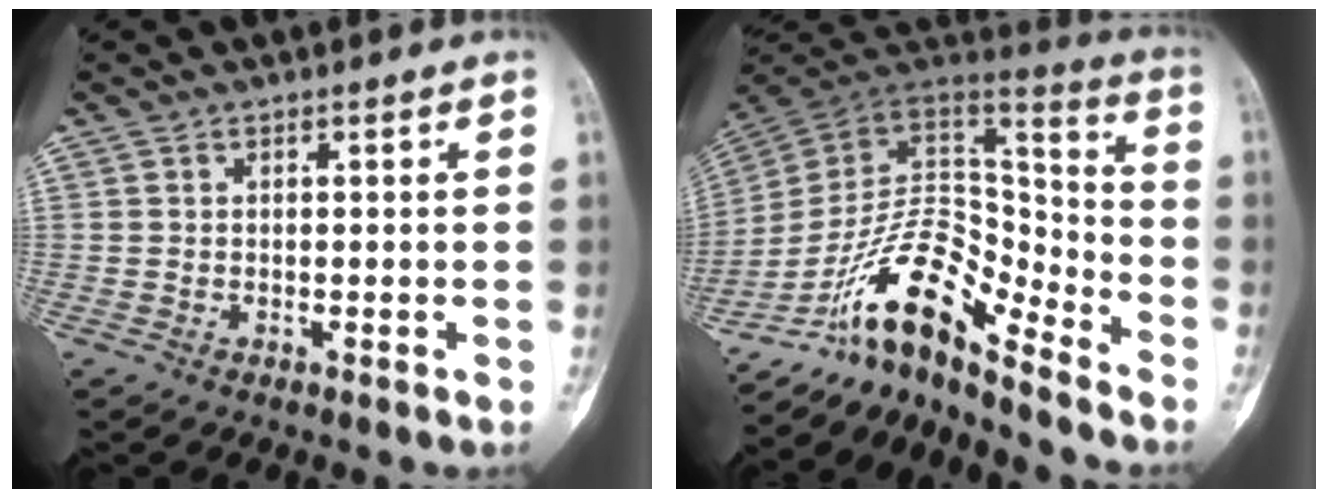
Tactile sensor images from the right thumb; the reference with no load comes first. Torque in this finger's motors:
{"motor_torque": [0.49, 0.16, 1.40, -1.37, 0.29]}